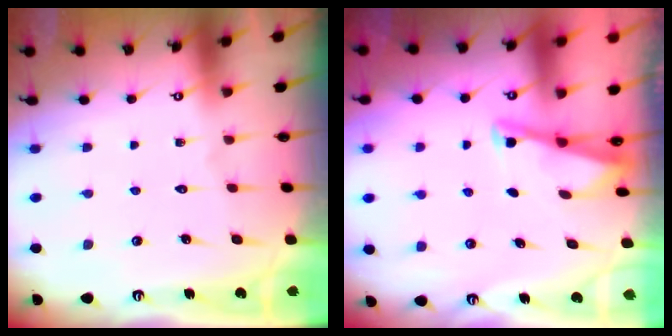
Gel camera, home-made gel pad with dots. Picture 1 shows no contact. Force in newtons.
{"total": 2.7, "press": 2.7, "slide": 0.3}